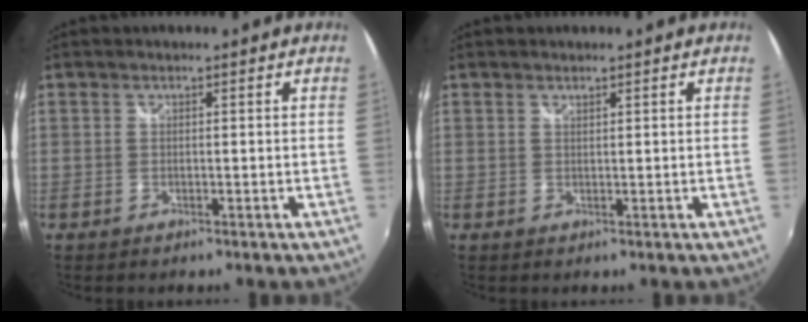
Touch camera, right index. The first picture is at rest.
{"total": 0.5, "force": [0.5, 0.1, 0.2], "torque": [-0.001, 0.001, 0.010]}